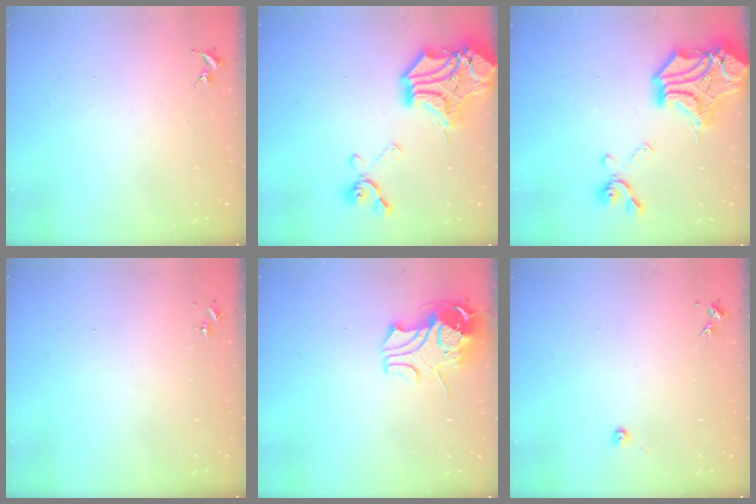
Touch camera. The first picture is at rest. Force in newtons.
{"total": 22.5, "press": 22.3, "slide": 2.7}
{"total": 22.5, "press": 22.3, "slide": 2.7}
{"total": 0.0}
{"total": 11.6, "press": 11.5, "slide": 1.6}
{"total": 2.7, "press": 2.7, "slide": 0.2}